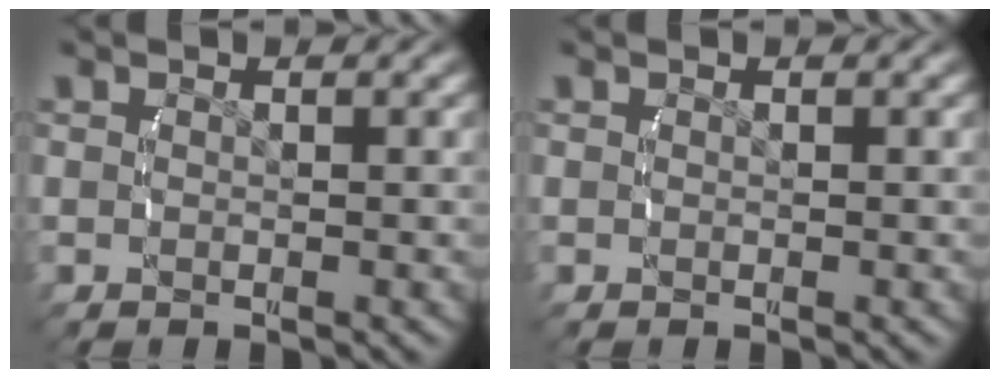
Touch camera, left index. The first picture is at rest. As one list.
[{"total": 0.0}]